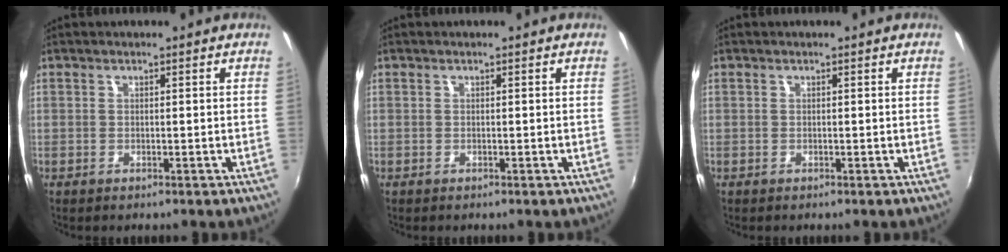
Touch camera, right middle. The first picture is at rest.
{"total": 0.0}
{"total": 0.0}